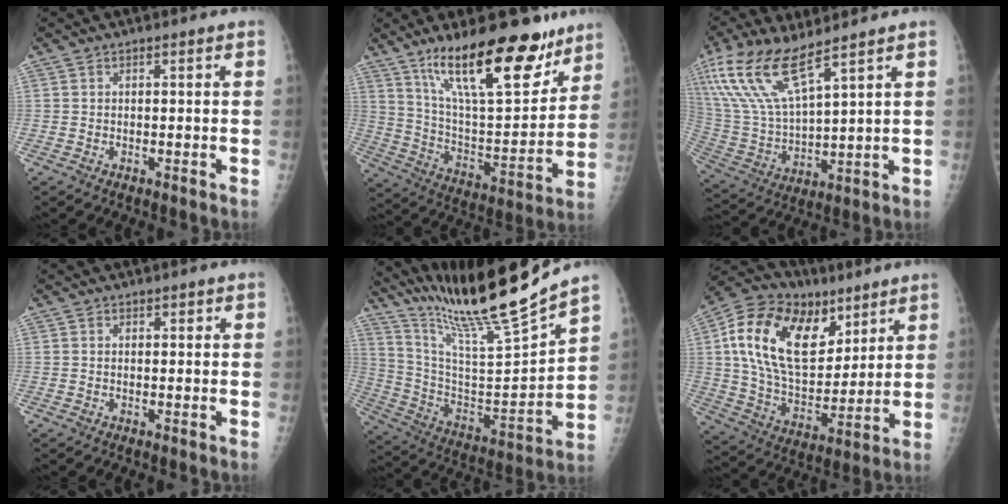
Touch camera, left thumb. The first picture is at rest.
{"total": 23.6, "force": [15.7, 7.8, 15.8], "torque": [-0.209, -0.078, 0.266]}
{"total": 15.4, "force": [9.9, 4.1, 11.0], "torque": [-0.238, -0.040, 0.209]}
{"total": 0.8, "force": [0.2, 0.6, 0.4], "torque": [0.003, 0.001, 0.001]}
{"total": 21.4, "force": [18.7, -0.2, 10.3], "torque": [-0.162, -0.116, 0.329]}
{"total": 24.3, "force": [10.0, 14.8, 16.5], "torque": [-0.271, -0.018, 0.176]}